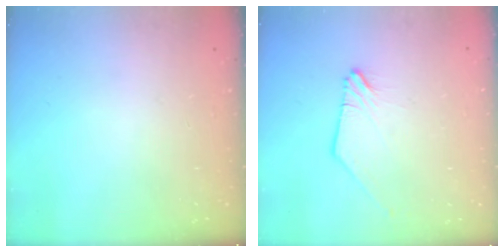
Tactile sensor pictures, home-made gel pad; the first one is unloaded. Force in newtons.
{"total": 0.0}